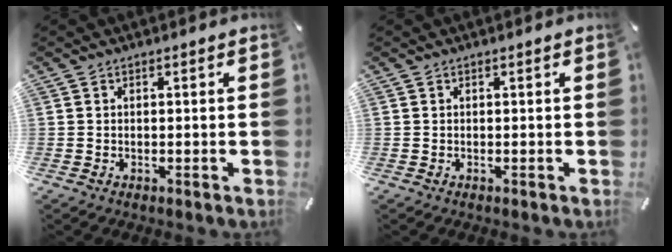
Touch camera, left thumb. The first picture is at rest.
{"total": 0.0}